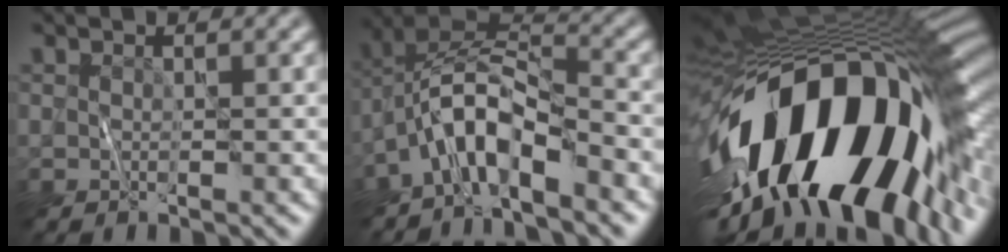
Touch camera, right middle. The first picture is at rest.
{"total": 6.5, "force": [-3.8, 2.2, 4.8], "torque": [-0.086, 0.011, -0.082]}
{"total": 19.4, "force": [-4.5, 9.4, 16.4], "torque": [-0.286, -0.019, -0.074]}